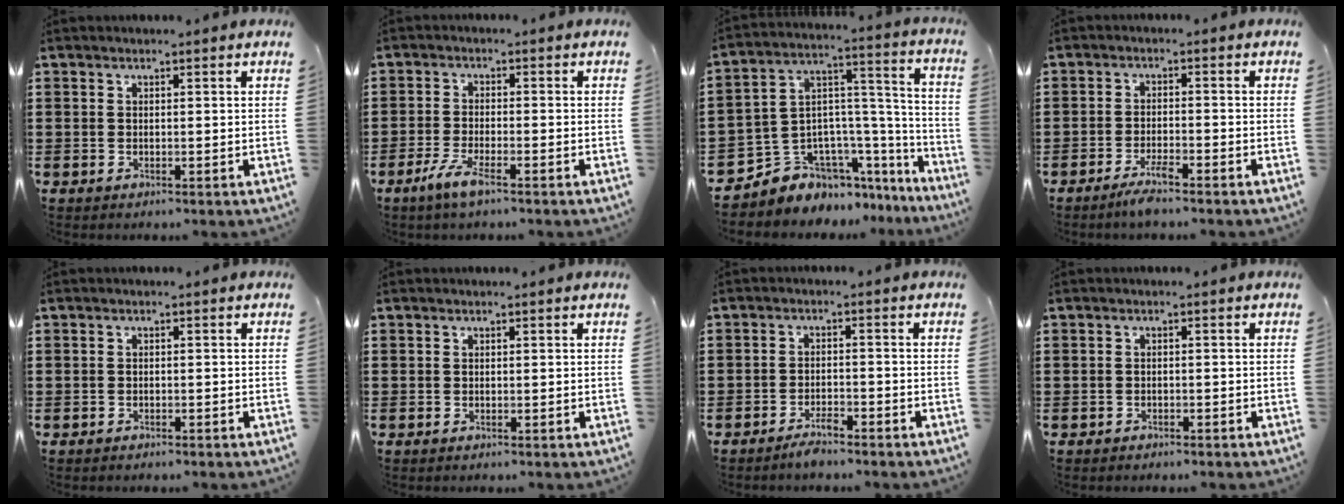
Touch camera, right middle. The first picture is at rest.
{"total": 4.2, "force": [-2.7, 0.5, 3.2], "torque": [-0.073, -0.010, -0.052]}
{"total": 5.9, "force": [-4.1, 4.1, -0.8], "torque": [-0.013, -0.014, -0.077]}
{"total": 3.1, "force": [-2.3, 0.1, 2.0], "torque": [-0.048, -0.002, -0.046]}
{"total": 0.7, "force": [-0.7, 0.2, 0.0], "torque": [-0.001, 0.000, -0.016]}
{"total": 0.0}
{"total": 2.7, "force": [-2.4, 0.3, 1.2], "torque": [-0.030, 0.001, -0.048]}
{"total": 0.9, "force": [-0.9, 0.3, 0.0], "torque": [-0.003, 0.002, -0.020]}